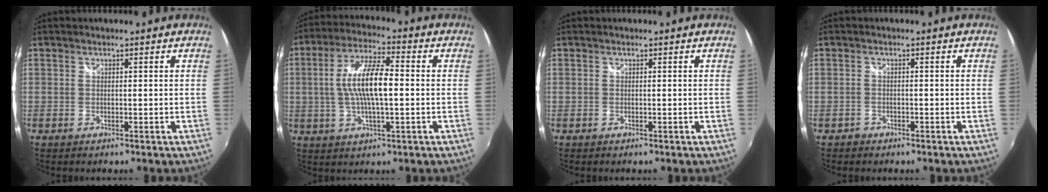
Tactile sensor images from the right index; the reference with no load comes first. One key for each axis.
{"total": 11.0, "fx": 0.0, "fy": 2.8, "fz": 10.6, "tx": -0.206, "ty": 0.008, "tz": -0.002}
{"total": 0.0}
{"total": 1.2, "fx": -0.9, "fy": 0.8, "fz": 0.0, "tx": -0.005, "ty": 0.000, "tz": -0.015}